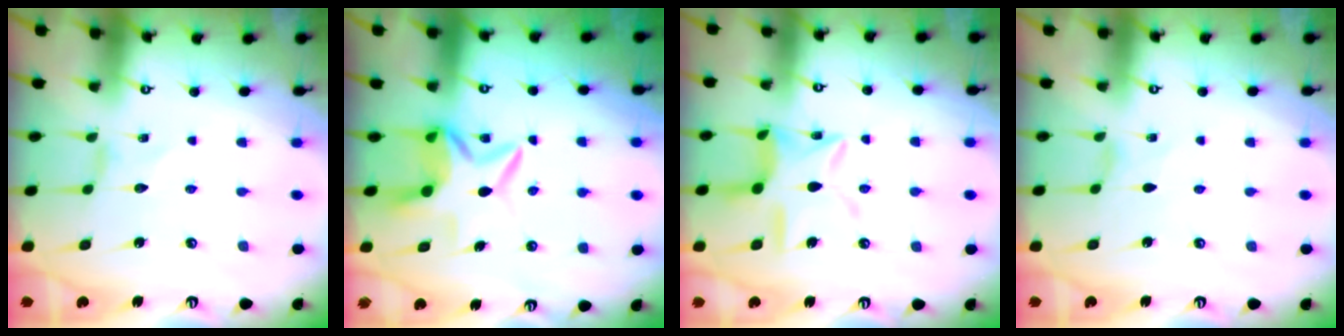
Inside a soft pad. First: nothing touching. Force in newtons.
{"total": 7.1, "press": 7.1, "slide": 0.5}
{"total": 13.2, "press": 13.1, "slide": 1.1}
{"total": 0.0}